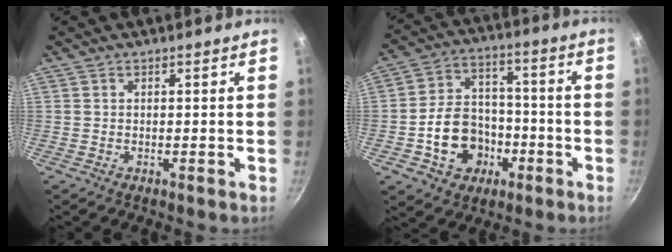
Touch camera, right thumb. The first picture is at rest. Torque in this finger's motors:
{"motor_torque": [0.79, 0.60, 1.04, -0.99, 0.34]}